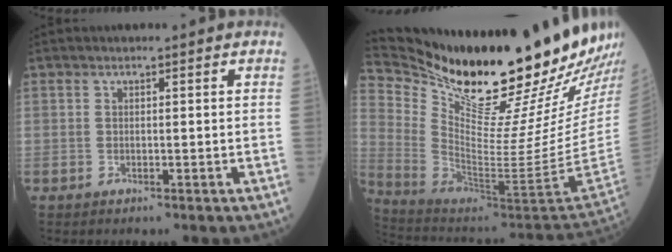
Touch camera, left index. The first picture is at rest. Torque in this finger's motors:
{"motor_torque": [0.98, -1.16, 0.07, 0.00]}